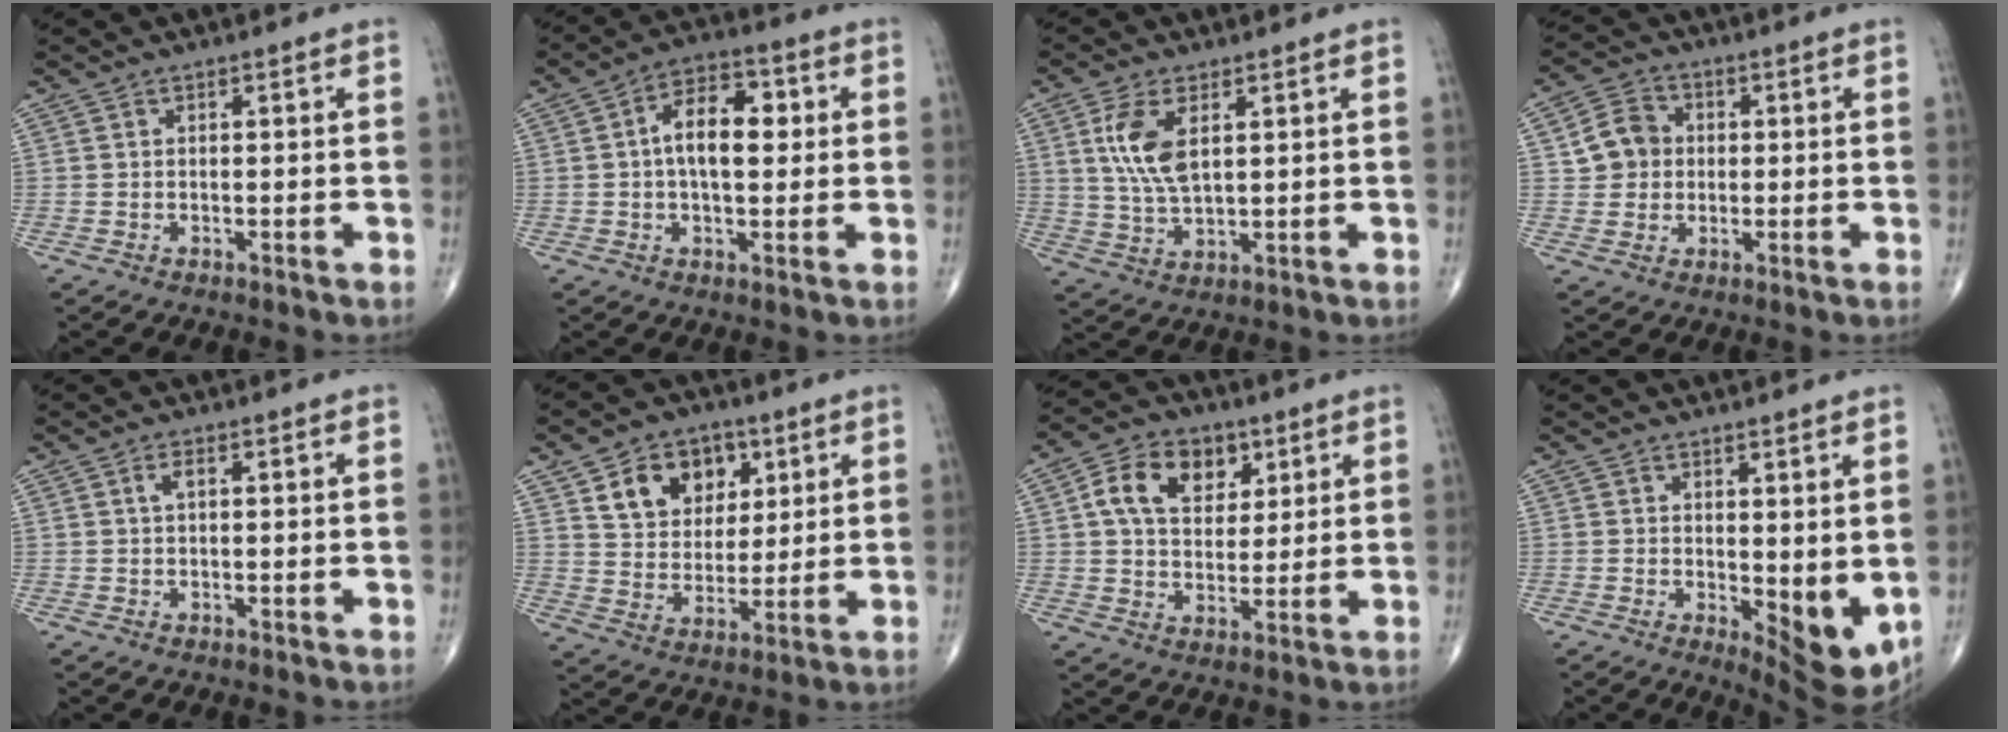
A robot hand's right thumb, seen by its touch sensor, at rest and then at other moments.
{"total": 10.5, "force": [1.2, 5.8, 8.7], "torque": [-0.128, 0.019, 0.014]}
{"total": 8.8, "force": [2.8, 4.3, 7.2], "torque": [-0.149, -0.010, 0.058]}
{"total": 6.8, "force": [0.7, 6.0, 3.0], "torque": [-0.033, 0.009, 0.005]}
{"total": 1.5, "force": [0.4, 0.6, 1.3], "torque": [-0.028, 0.005, 0.006]}
{"total": 12.5, "force": [5.4, 9.2, 6.4], "torque": [-0.062, -0.022, 0.096]}
{"total": 12.0, "force": [4.3, 8.4, 7.4], "torque": [-0.097, -0.004, 0.070]}
{"total": 8.1, "force": [0.1, 3.3, 7.4], "torque": [-0.084, -0.022, 0.012]}